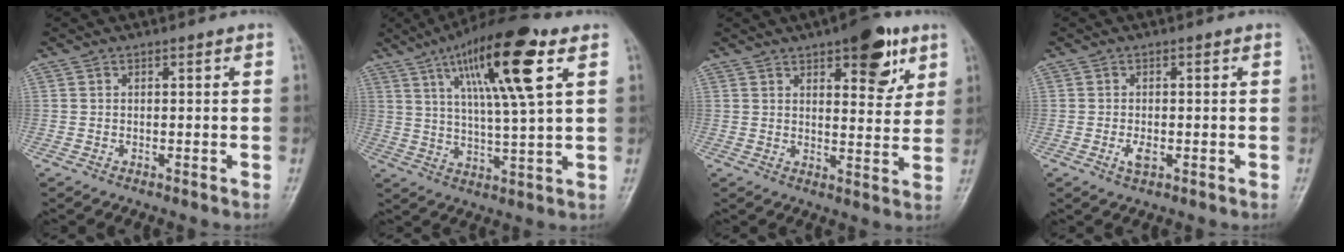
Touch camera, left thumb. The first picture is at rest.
{"total": 17.3, "force": [7.5, 3.1, 15.2], "torque": [-0.260, -0.016, 0.125]}
{"total": 11.2, "force": [6.0, 4.6, 8.2], "torque": [-0.077, -0.026, 0.079]}
{"total": 2.3, "force": [-0.7, 1.2, 1.9], "torque": [-0.035, -0.002, -0.011]}